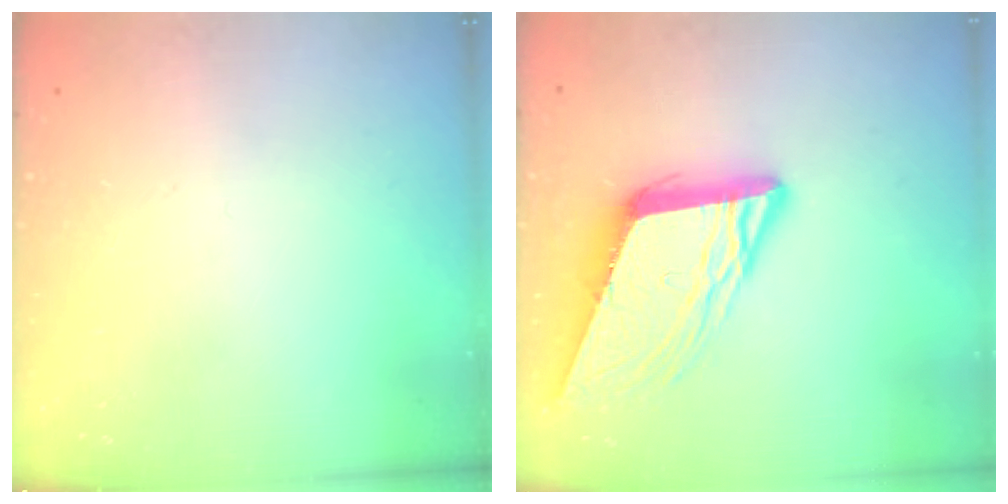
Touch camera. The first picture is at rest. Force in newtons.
{"total": 11.6, "press": 11.2, "slide": 2.9}